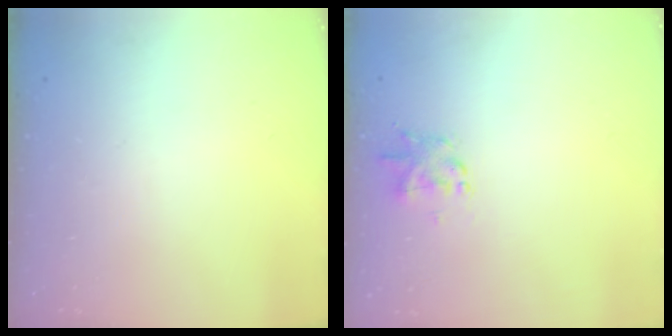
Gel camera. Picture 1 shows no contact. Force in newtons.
{"total": 1.4, "press": 1.3, "slide": 0.5}